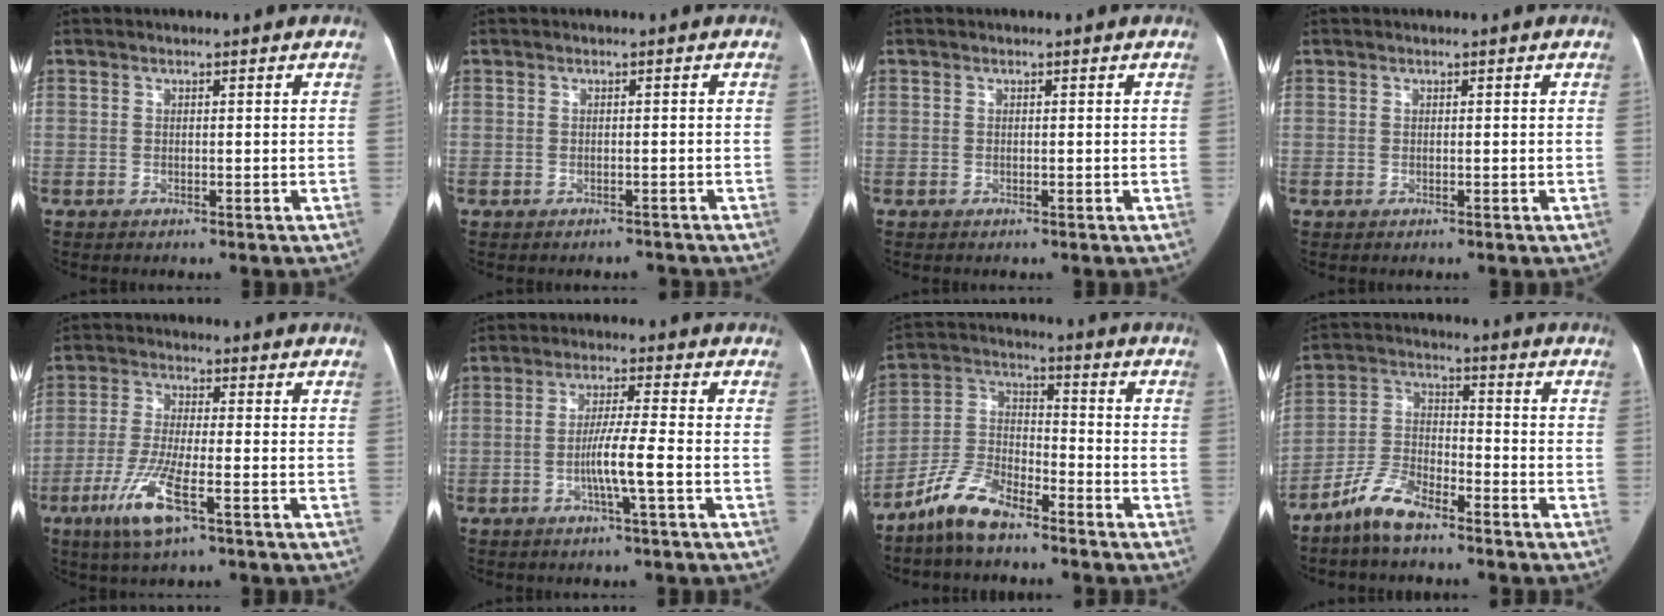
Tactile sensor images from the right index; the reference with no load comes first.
{"total": 1.6, "force": [-1.2, 1.1, 0.0], "torque": [-0.001, 0.007, -0.015]}
{"total": 0.0}
{"total": 0.7, "force": [0.1, 0.7, -0.1], "torque": [0.008, 0.005, -0.002]}
{"total": 9.1, "force": [-4.4, 1.4, 7.8], "torque": [-0.166, -0.019, -0.083]}
{"total": 6.3, "force": [-2.1, -0.4, 5.9], "torque": [-0.112, 0.001, -0.039]}
{"total": 9.7, "force": [-7.7, 3.5, 4.8], "torque": [-0.110, 0.013, -0.155]}
{"total": 8.2, "force": [-6.4, 2.9, 4.3], "torque": [-0.099, 0.002, -0.131]}